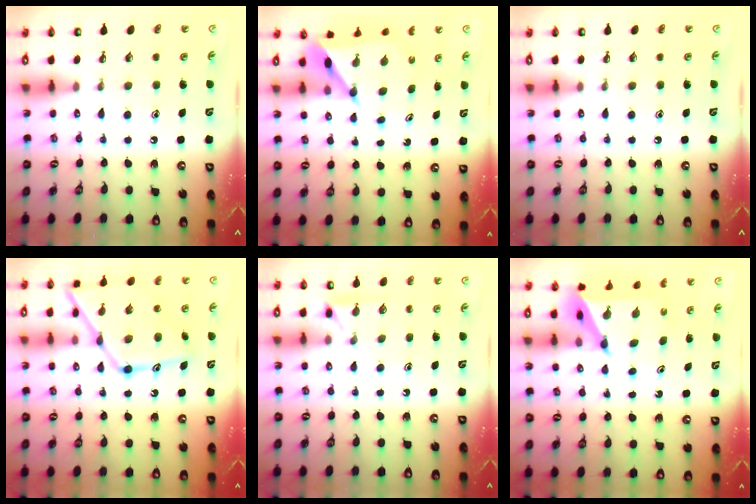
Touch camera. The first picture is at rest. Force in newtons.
{"total": 6.4, "press": 6.4, "slide": 0.6}
{"total": 0.0}
{"total": 15.4, "press": 15.3, "slide": 1.3}
{"total": 3.5, "press": 3.5, "slide": 0.4}
{"total": 6.8, "press": 6.7, "slide": 0.5}